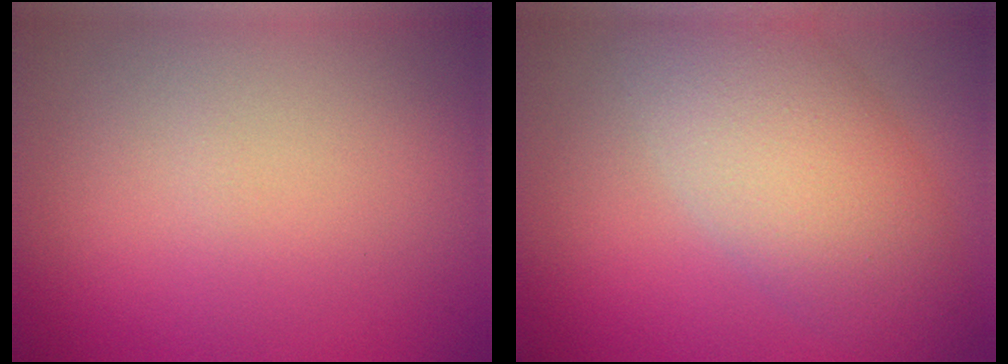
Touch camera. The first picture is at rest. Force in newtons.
{"total": 7.7, "press": 7.7, "slide": 0.5}